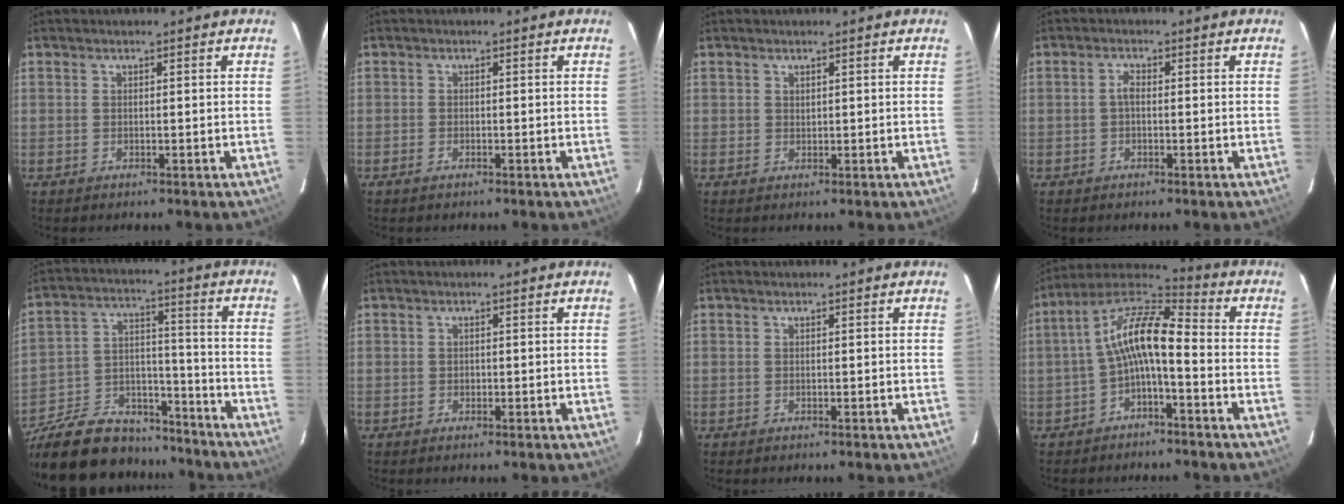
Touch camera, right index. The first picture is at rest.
{"total": 1.1, "force": [-0.8, 0.5, 0.4], "torque": [-0.010, -0.002, -0.017]}
{"total": 0.8, "force": [0.6, 0.5, 0.1], "torque": [-0.001, 0.002, 0.011]}
{"total": 1.5, "force": [-0.2, 0.8, 1.3], "torque": [-0.027, 0.008, -0.006]}
{"total": 25.6, "force": [-20.4, 11.6, 10.3], "torque": [-0.230, 0.033, -0.301]}
{"total": 0.7, "force": [-0.1, 0.6, 0.2], "torque": [-0.001, 0.001, -0.002]}
{"total": 0.0}
{"total": 10.6, "force": [-2.3, 3.5, 9.8], "torque": [-0.200, 0.023, -0.048]}